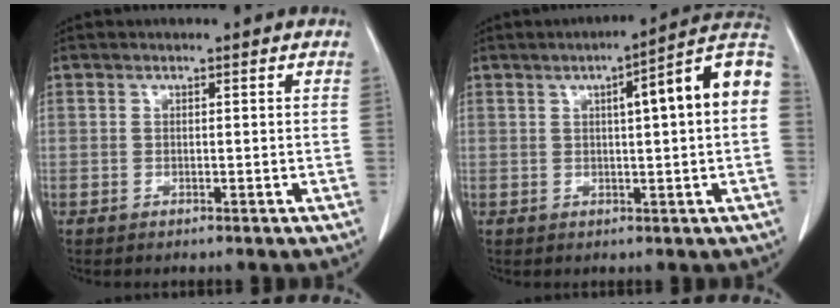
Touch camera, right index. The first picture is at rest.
{"total": 11.6, "force": [2.1, 0.6, 11.4], "torque": [-0.155, 0.027, 0.021]}